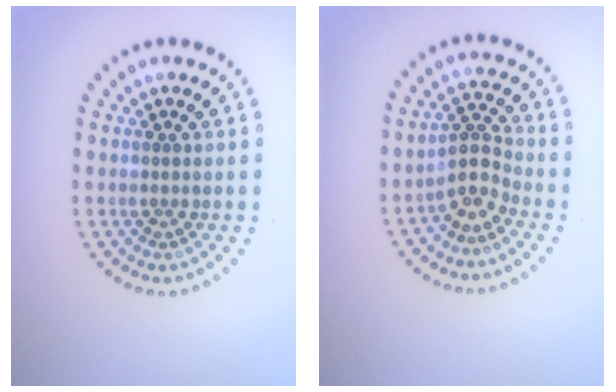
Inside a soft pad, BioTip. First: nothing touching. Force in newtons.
{"total": 2.6, "press": 1.9, "slide": 1.8}